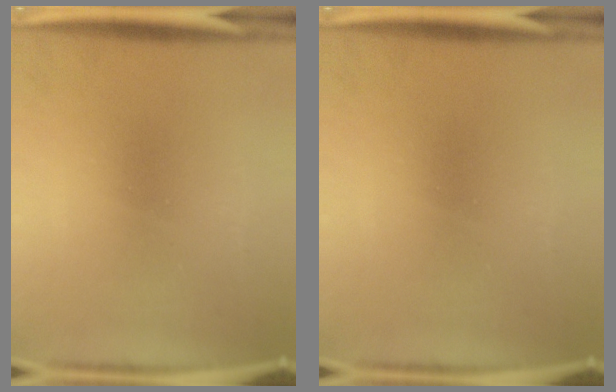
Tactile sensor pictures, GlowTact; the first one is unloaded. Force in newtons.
{"total": 0.0}